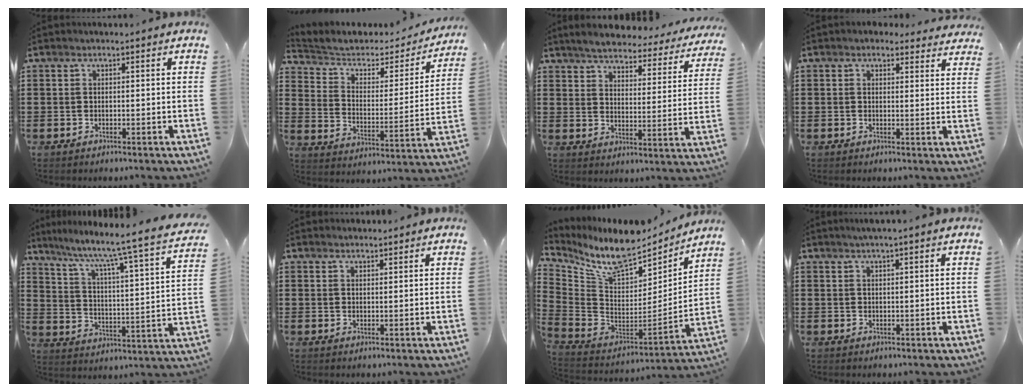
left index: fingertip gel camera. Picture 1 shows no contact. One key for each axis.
{"total": 4.2, "fx": 3.1, "fy": 2.2, "fz": 1.6, "tx": -0.054, "ty": -0.020, "tz": 0.047}
{"total": 4.5, "fx": 4.4, "fy": 0.3, "fz": 1.0, "tx": -0.046, "ty": -0.032, "tz": 0.071}
{"total": 2.3, "fx": 2.1, "fy": 0.8, "fz": 0.3, "tx": -0.005, "ty": -0.004, "tz": 0.037}
{"total": 6.6, "fx": 5.2, "fy": -1.1, "fz": 3.8, "tx": -0.089, "ty": -0.057, "tz": 0.069}
{"total": 1.2, "fx": 1.2, "fy": 0.2, "fz": 0.1, "tx": -0.004, "ty": 0.000, "tz": 0.024}
{"total": 10.4, "fx": 8.5, "fy": 2.9, "fz": 5.3, "tx": -0.126, "ty": -0.067, "tz": 0.146}
{"total": 1.2, "fx": 0.8, "fy": -0.2, "fz": 0.8, "tx": -0.014, "ty": 0.001, "tz": 0.014}